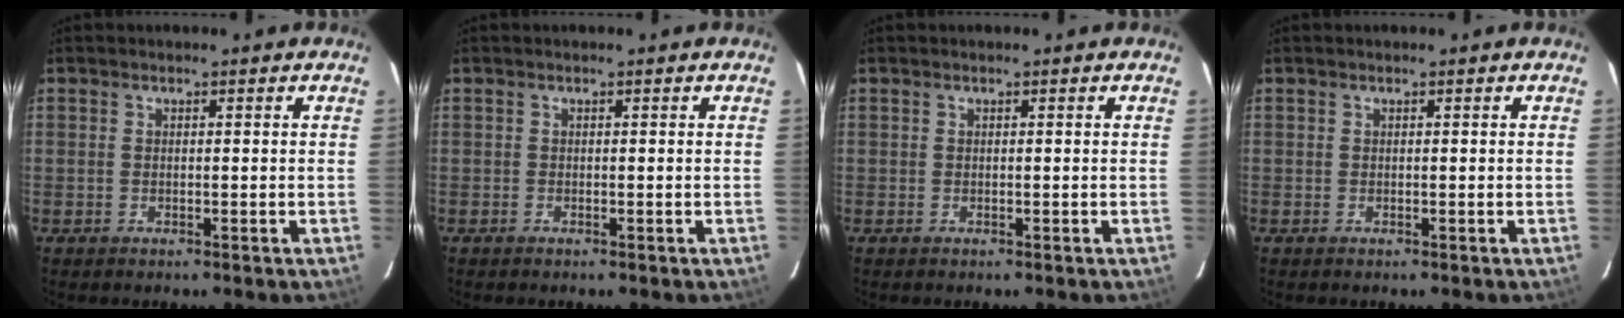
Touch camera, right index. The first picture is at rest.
{"total": 0.0}
{"total": 0.0}
{"total": 0.0}